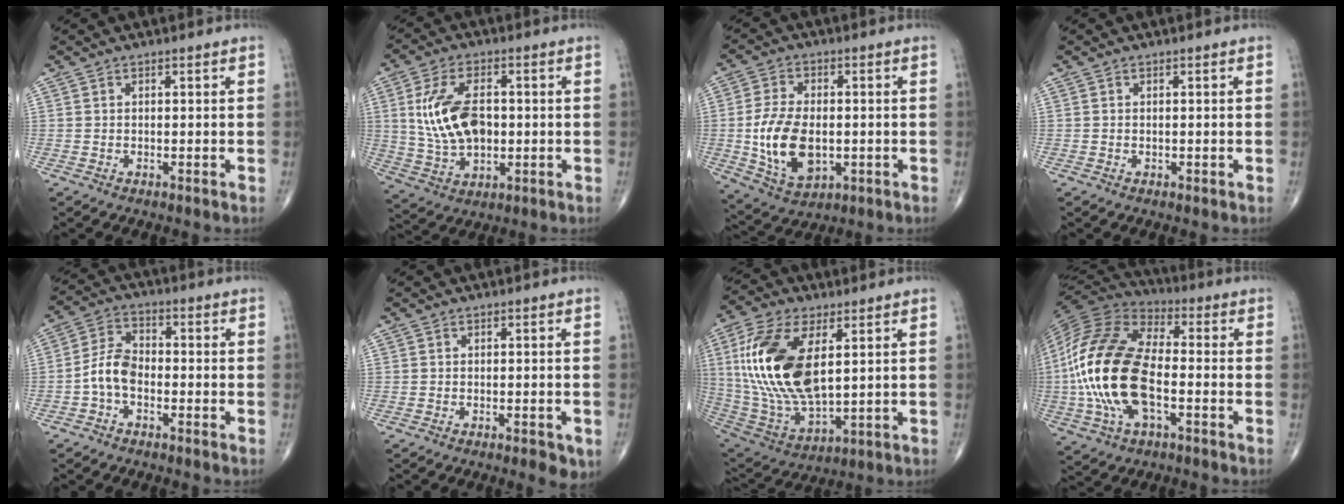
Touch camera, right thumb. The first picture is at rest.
{"total": 13.2, "force": [1.0, 7.7, 10.6], "torque": [-0.193, 0.000, 0.026]}
{"total": 13.1, "force": [-1.5, 7.9, 10.4], "torque": [-0.188, -0.005, -0.016]}
{"total": 0.0}
{"total": 6.2, "force": [-2.1, 3.8, 4.5], "torque": [-0.082, 0.027, -0.051]}
{"total": 3.6, "force": [-1.5, 1.3, 3.0], "torque": [-0.036, -0.002, -0.016]}
{"total": 21.5, "force": [4.6, 10.6, 18.1], "torque": [-0.374, -0.024, 0.090]}
{"total": 22.7, "force": [-3.4, 11.7, 19.2], "torque": [-0.409, 0.015, -0.066]}